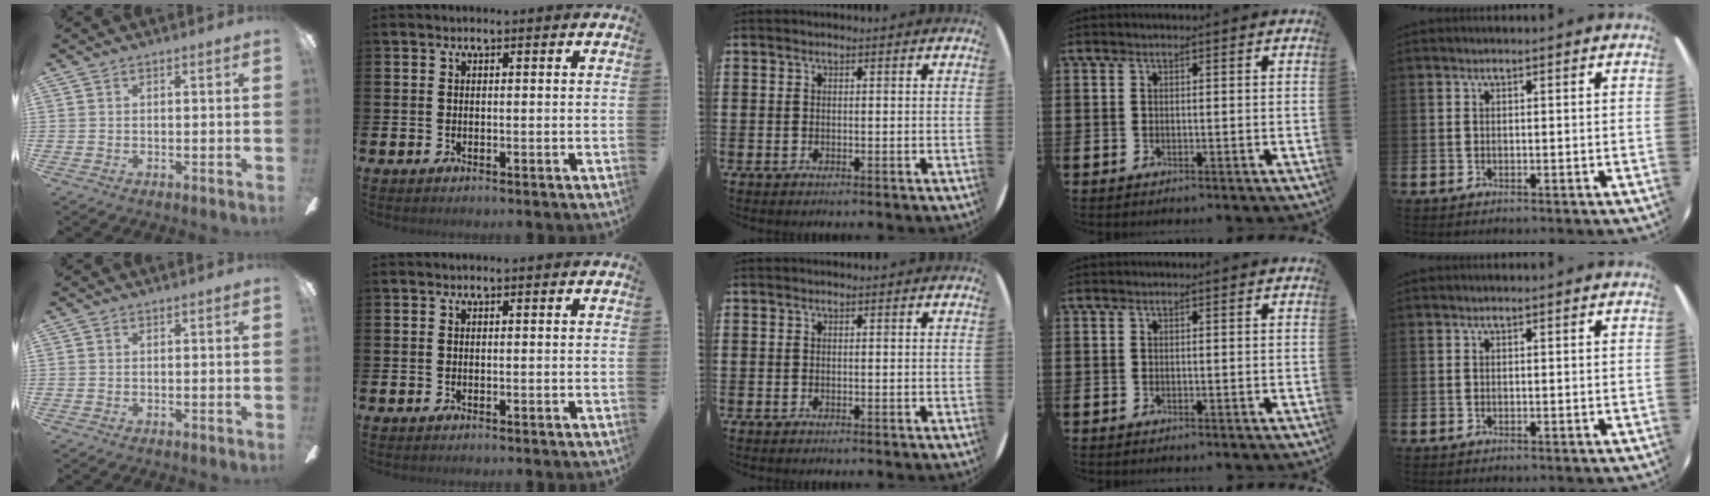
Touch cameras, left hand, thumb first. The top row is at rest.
{}